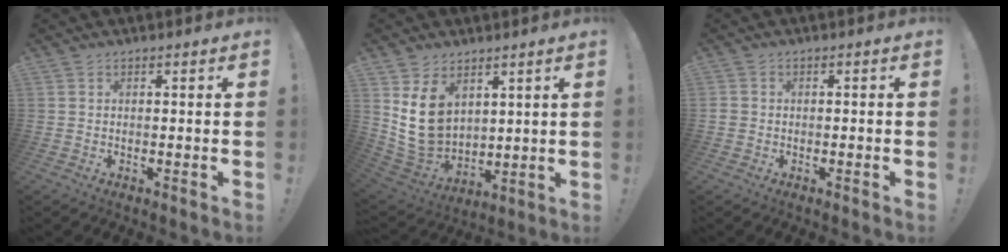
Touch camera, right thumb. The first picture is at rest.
{"total": 13.4, "force": [5.1, 10.2, 7.0], "torque": [-0.142, -0.039, 0.102]}
{"total": 1.4, "force": [-1.0, 0.9, 0.3], "torque": [-0.003, 0.003, -0.018]}